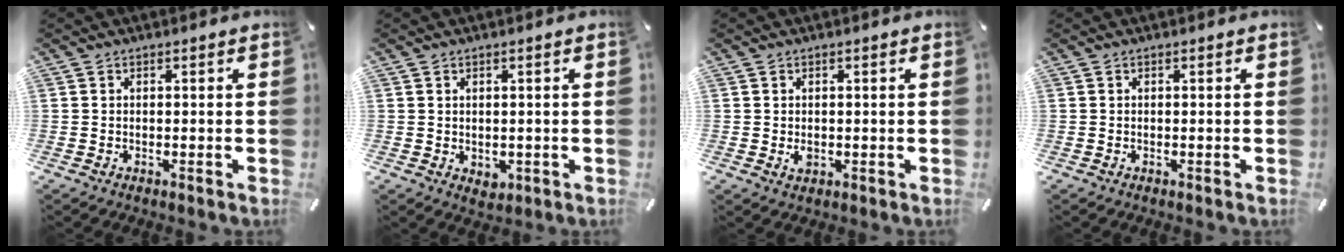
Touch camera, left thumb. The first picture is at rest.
{"total": 1.8, "force": [0.3, 1.6, 0.6], "torque": [-0.005, -0.001, 0.004]}
{"total": 1.7, "force": [0.0, 1.4, 1.0], "torque": [-0.020, 0.003, -0.001]}
{"total": 0.0}